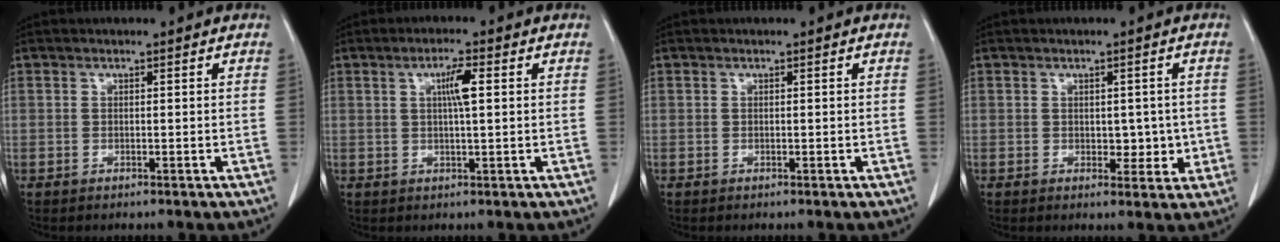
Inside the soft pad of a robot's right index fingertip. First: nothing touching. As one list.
[{"total": 3.7, "force": [0.9, 0.3, 3.6], "torque": [-0.064, 0.002, 0.015]}, {"total": 0.0}, {"total": 3.6, "force": [-0.1, 2.5, 2.6], "torque": [-0.024, 0.003, 0.006]}]